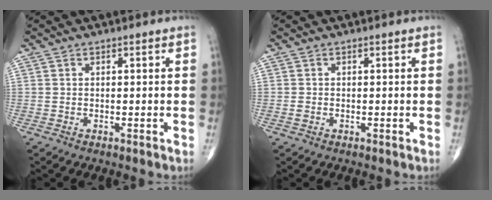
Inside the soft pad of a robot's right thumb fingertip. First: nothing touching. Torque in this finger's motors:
{"motor_torque": [-0.26, -0.12, -0.33, -0.28, 0.00]}